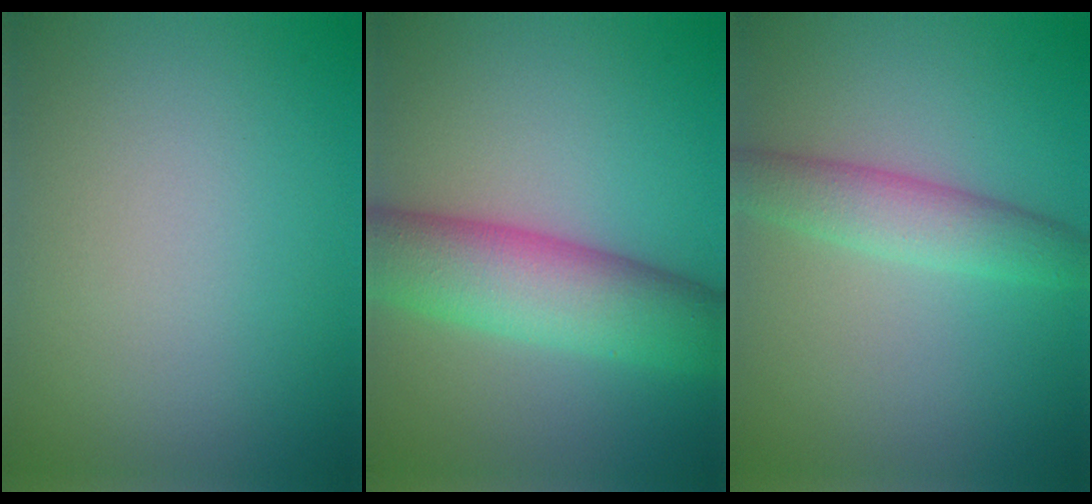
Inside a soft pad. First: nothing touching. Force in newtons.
{"total": 7.9, "press": 7.9, "slide": 0.2}
{"total": 3.5, "press": 3.5, "slide": 0.0}